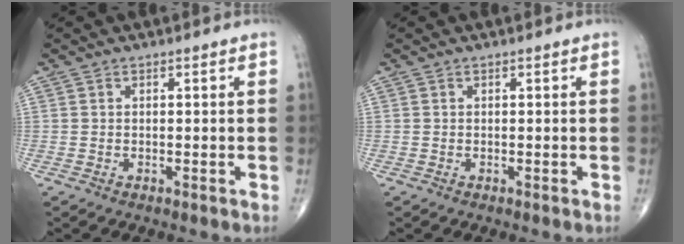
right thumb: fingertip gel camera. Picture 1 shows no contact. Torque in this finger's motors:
{"motor_torque": [0.25, 0.25, -0.08, -0.08, 0.00]}